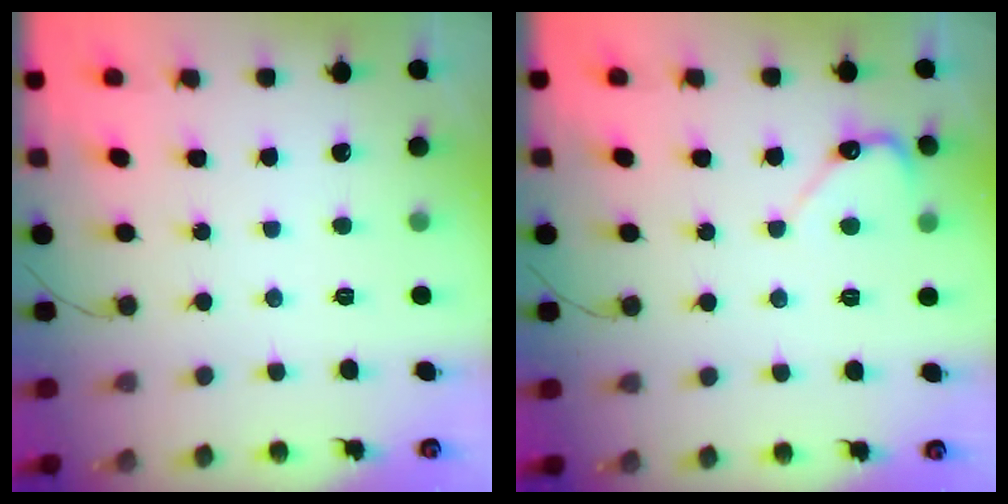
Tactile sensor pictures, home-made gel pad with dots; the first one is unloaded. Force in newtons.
{"total": 4.5, "press": 4.5, "slide": 0.5}